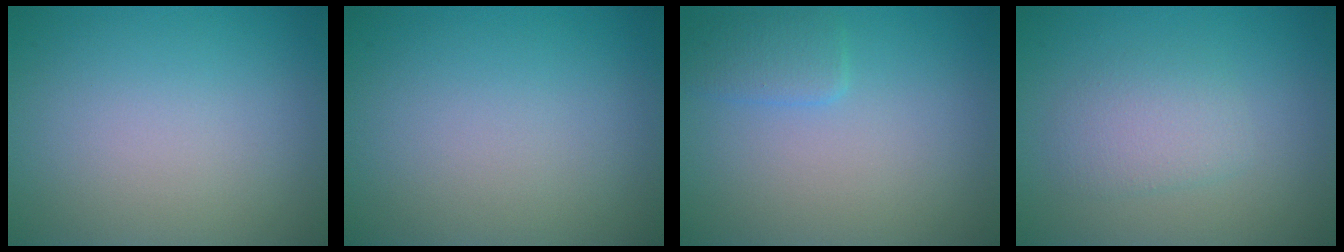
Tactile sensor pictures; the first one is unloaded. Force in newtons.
{"total": 0.0}
{"total": 1.7, "press": 1.7, "slide": 0.3}
{"total": 2.3, "press": 2.3, "slide": 0.1}